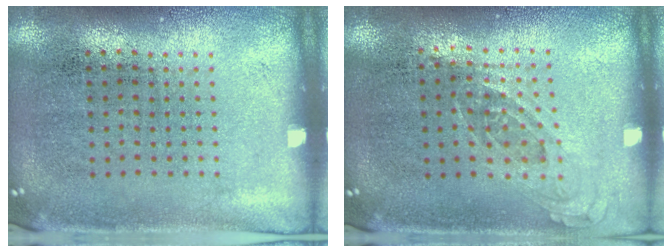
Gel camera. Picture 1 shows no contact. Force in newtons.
{"total": 0.8, "press": 0.7, "slide": 0.3}